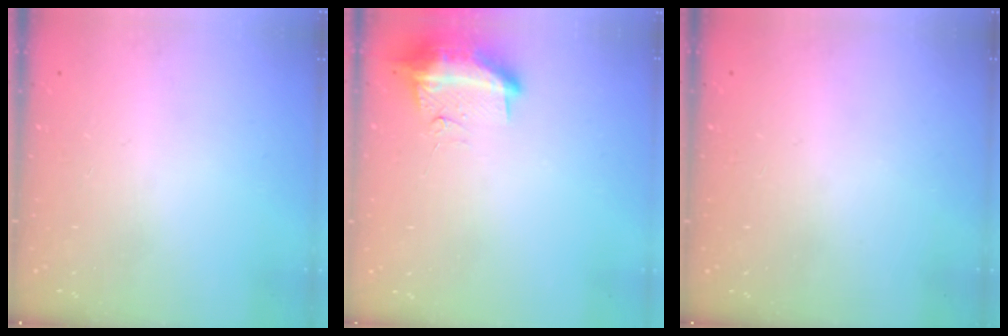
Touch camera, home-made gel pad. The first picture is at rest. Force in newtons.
{"total": 11.3, "press": 10.3, "slide": 4.7}
{"total": 12.1, "press": 3.1, "slide": 11.7}